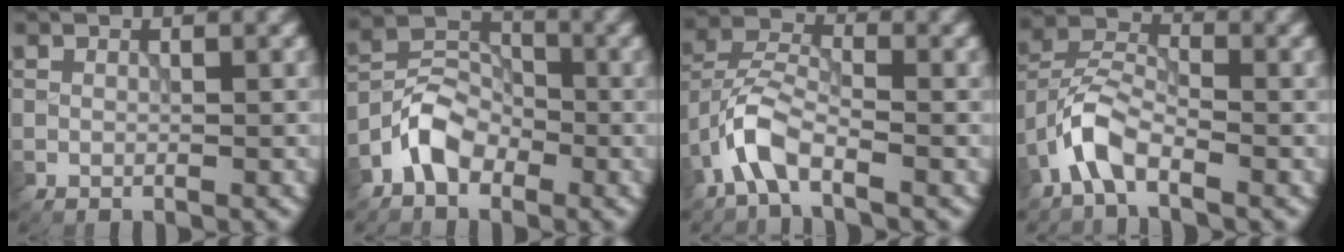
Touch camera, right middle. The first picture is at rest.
{"total": 4.2, "force": [-2.5, 2.7, 2.0], "torque": [-0.036, 0.009, -0.058]}
{"total": 4.7, "force": [-2.8, 1.8, 3.3], "torque": [-0.067, 0.010, -0.065]}
{"total": 4.5, "force": [-2.8, 1.8, 2.9], "torque": [-0.056, 0.013, -0.065]}